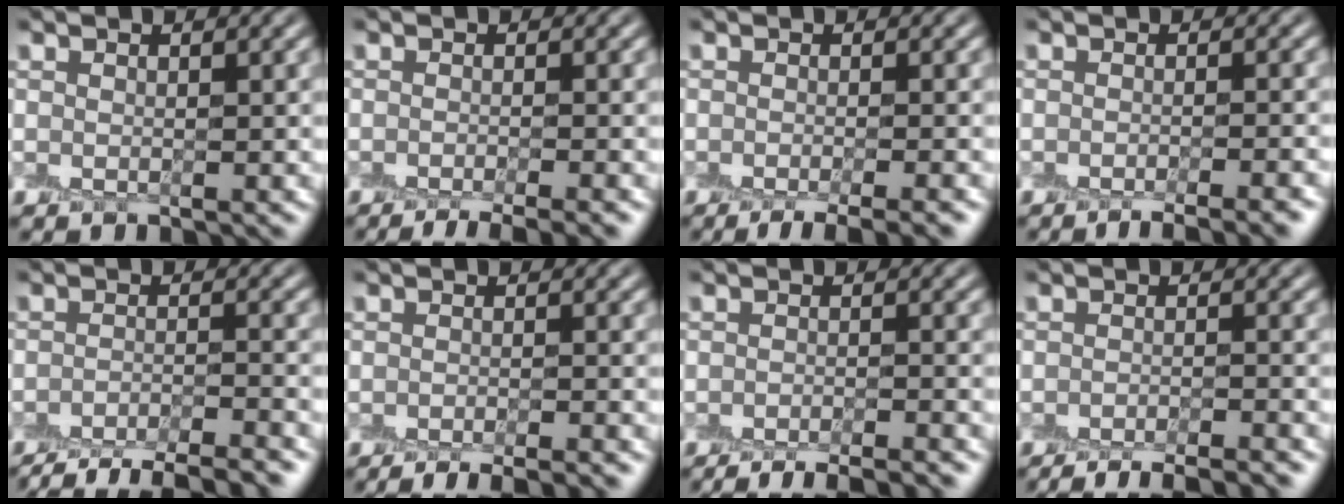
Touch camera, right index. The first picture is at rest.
{"total": 4.5, "force": [-3.1, 1.1, 3.1], "torque": [-0.022, -0.004, -0.043]}
{"total": 4.9, "force": [-3.1, 1.3, 3.5], "torque": [-0.029, -0.006, -0.042]}
{"total": 5.4, "force": [-3.8, 1.5, 3.6], "torque": [-0.026, 0.000, -0.043]}
{"total": 7.5, "force": [-6.2, 1.8, 3.8], "torque": [-0.048, -0.011, -0.092]}
{"total": 4.9, "force": [-3.9, 1.1, 2.7], "torque": [-0.020, 0.000, -0.050]}
{"total": 6.2, "force": [-5.2, 1.4, 3.1], "torque": [-0.028, -0.005, -0.066]}
{"total": 6.9, "force": [-5.8, 1.6, 3.3], "torque": [-0.030, -0.005, -0.072]}